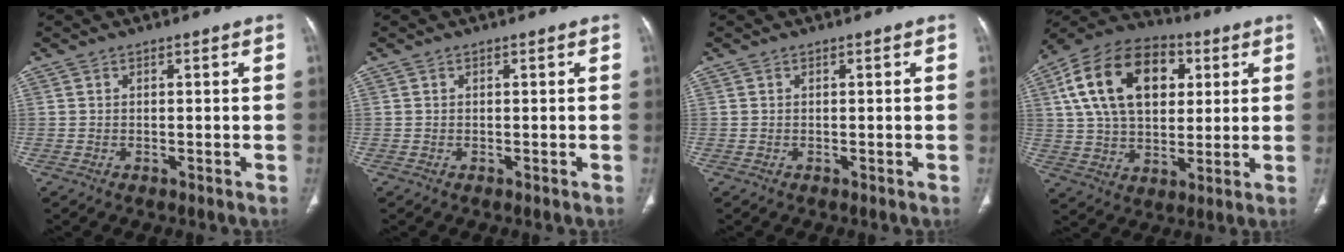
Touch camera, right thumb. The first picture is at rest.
{"total": 0.0}
{"total": 0.0}
{"total": 21.6, "force": [6.2, 13.9, 15.3], "torque": [-0.254, 0.005, 0.103]}